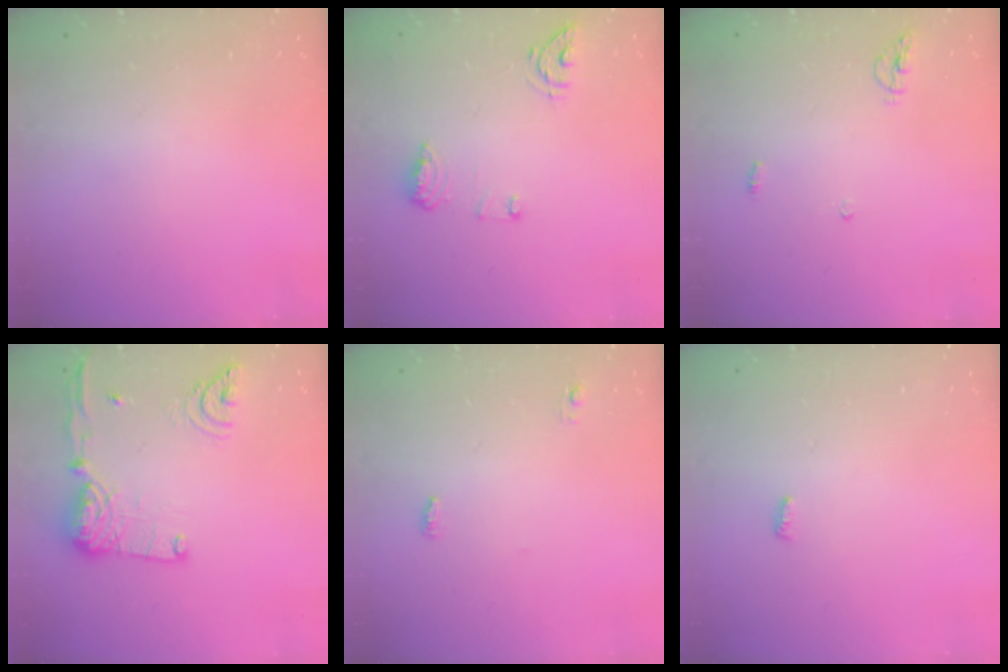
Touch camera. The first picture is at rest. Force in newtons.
{"total": 9.2, "press": 9.0, "slide": 2.1}
{"total": 5.0, "press": 4.9, "slide": 0.2}
{"total": 16.7, "press": 16.5, "slide": 2.8}
{"total": 3.4, "press": 3.3, "slide": 0.9}
{"total": 3.5, "press": 3.5, "slide": 0.3}